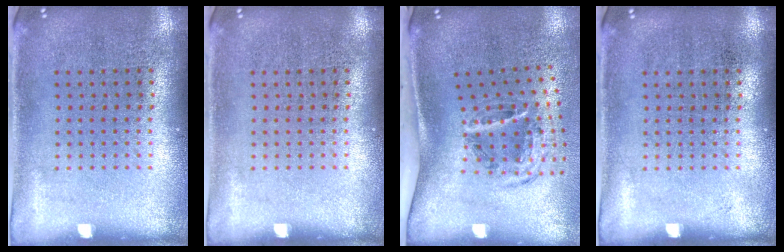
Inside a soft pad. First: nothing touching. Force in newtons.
{"total": 0.0}
{"total": 2.0, "press": 1.3, "slide": 1.5}
{"total": 0.0}